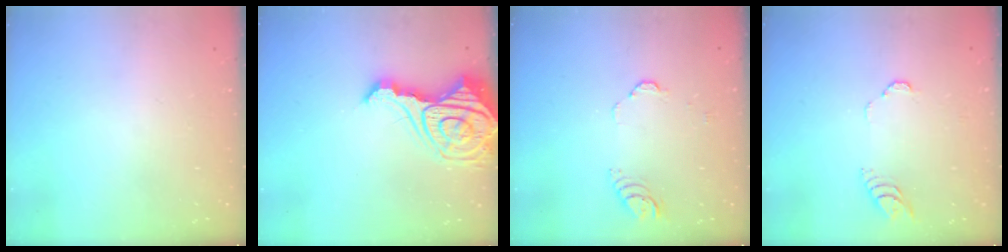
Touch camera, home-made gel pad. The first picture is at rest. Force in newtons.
{"total": 19.7, "press": 19.6, "slide": 2.0}
{"total": 3.5, "press": 3.5, "slide": 0.2}
{"total": 3.9, "press": 3.9, "slide": 0.3}